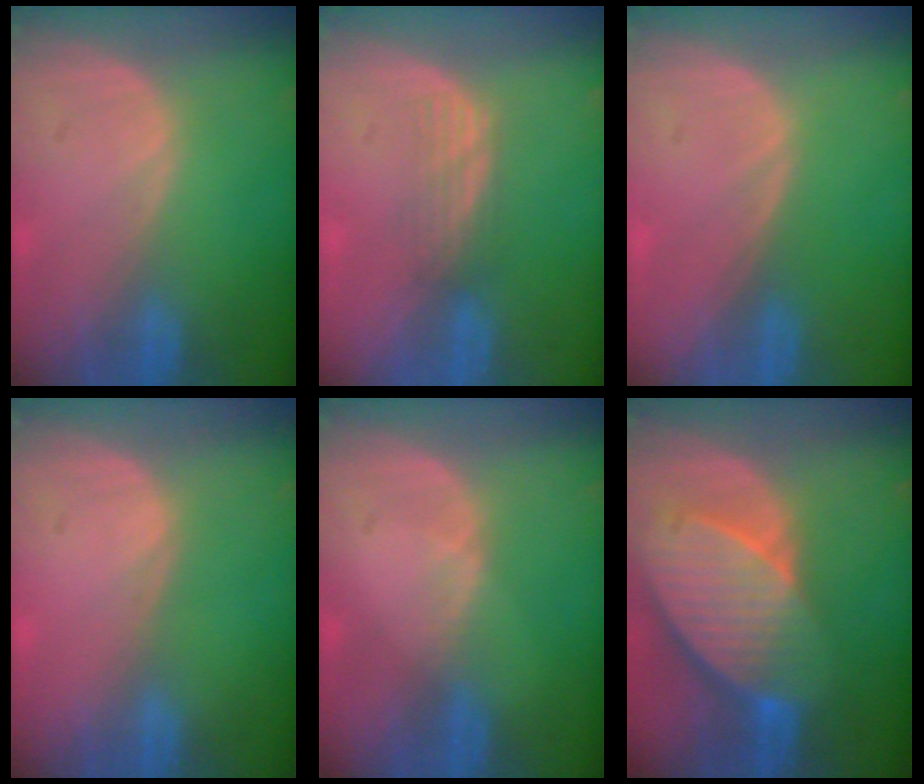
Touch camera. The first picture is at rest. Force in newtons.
{"total": 3.0, "press": 2.5, "slide": 1.7}
{"total": 0.0}
{"total": 0.0}
{"total": 0.8, "press": 0.8, "slide": 0.1}
{"total": 10.5, "press": 9.2, "slide": 5.1}